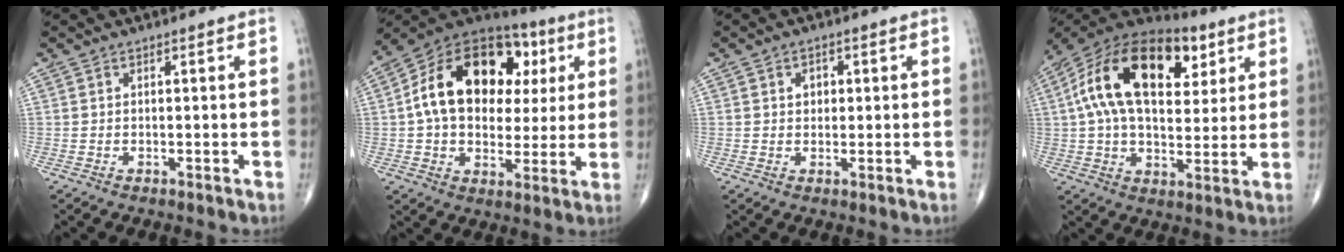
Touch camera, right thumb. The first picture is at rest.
{"total": 22.5, "force": [4.5, 15.0, 16.2], "torque": [-0.233, 0.023, 0.066]}
{"total": 2.5, "force": [0.6, 2.0, 1.4], "torque": [-0.007, 0.001, 0.008]}
{"total": 23.8, "force": [7.5, 13.2, 18.3], "torque": [-0.311, 0.014, 0.116]}